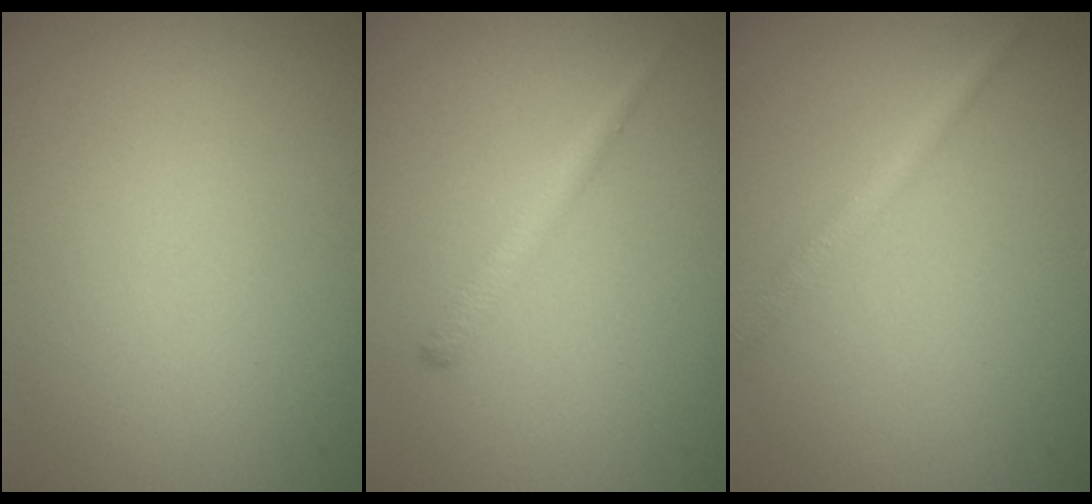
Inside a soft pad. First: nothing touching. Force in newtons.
{"total": 1.6, "press": 1.6, "slide": 0.0}
{"total": 1.9, "press": 1.9, "slide": 0.0}